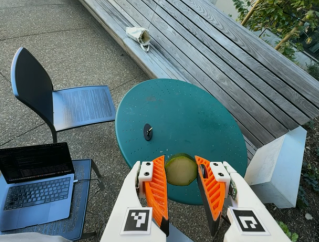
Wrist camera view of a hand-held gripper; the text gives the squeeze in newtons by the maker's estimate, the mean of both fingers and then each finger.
{"total": 10.6, "left": 10.8, "right": 10.4}